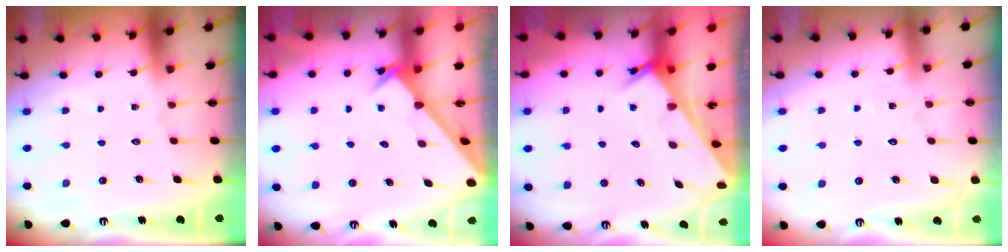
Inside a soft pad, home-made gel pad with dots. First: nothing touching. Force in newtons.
{"total": 2.4, "press": 2.4, "slide": 0.1}
{"total": 3.0, "press": 3.0, "slide": 0.3}
{"total": 5.8, "press": 5.8, "slide": 0.5}